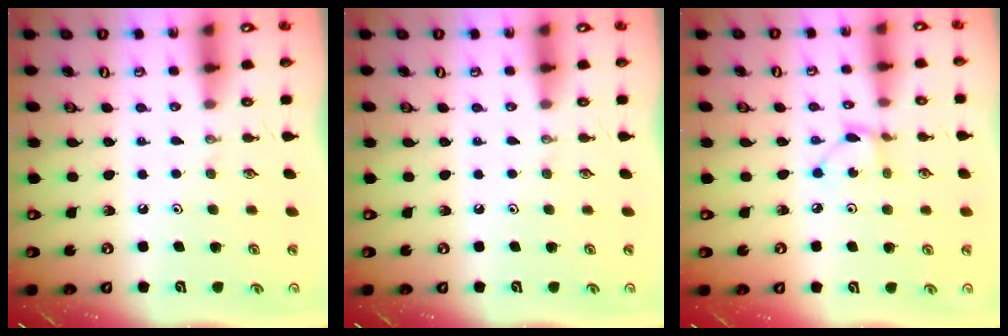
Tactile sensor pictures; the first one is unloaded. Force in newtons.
{"total": 0.0}
{"total": 2.6, "press": 2.6, "slide": 0.2}